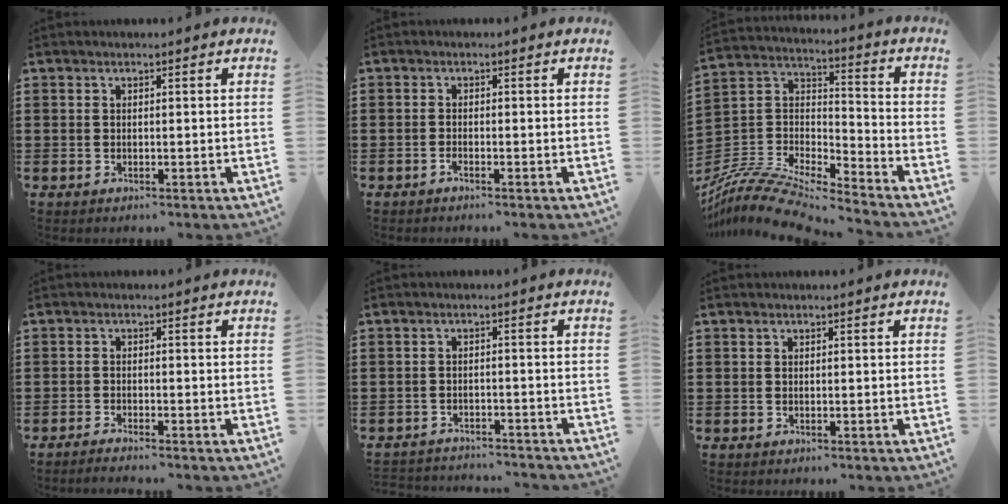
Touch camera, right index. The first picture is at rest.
{"total": 0.9, "force": [-0.8, 0.1, 0.4], "torque": [-0.011, -0.003, -0.015]}
{"total": 10.5, "force": [-9.7, 1.8, 3.6], "torque": [-0.081, 0.016, -0.198]}
{"total": 1.3, "force": [-1.3, -0.1, 0.2], "torque": [-0.006, 0.000, -0.025]}
{"total": 2.6, "force": [-2.5, 0.3, -0.2], "torque": [-0.005, -0.001, -0.056]}
{"total": 0.0}